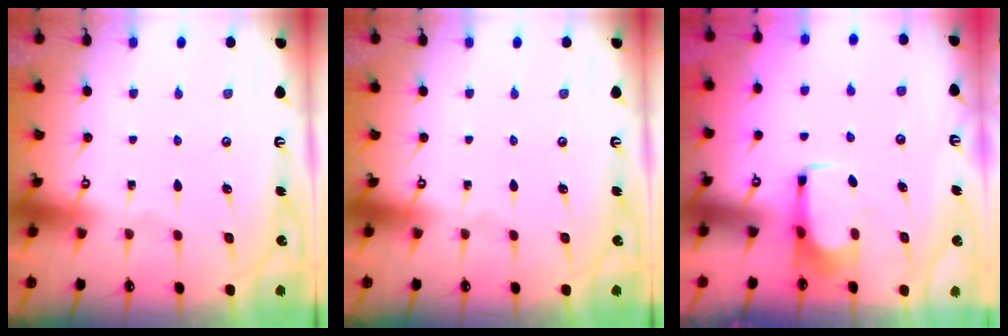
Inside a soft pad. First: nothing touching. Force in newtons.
{"total": 0.0}
{"total": 1.6, "press": 1.5, "slide": 0.5}